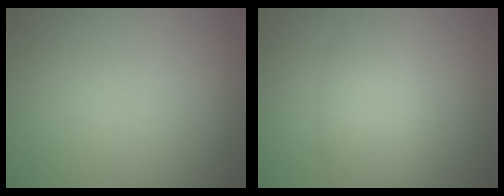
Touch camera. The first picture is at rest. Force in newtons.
{"total": 3.5, "press": 3.5, "slide": 0.3}